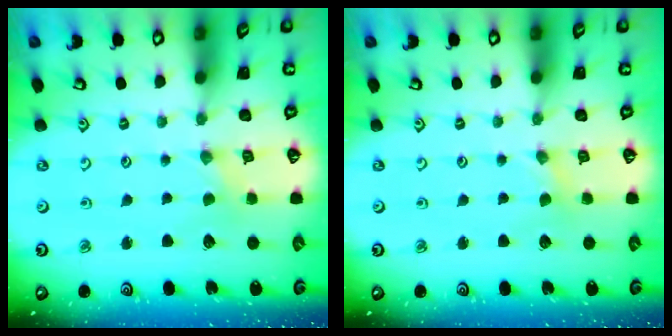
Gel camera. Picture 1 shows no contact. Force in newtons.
{"total": 0.5, "press": 0.5, "slide": 0.1}